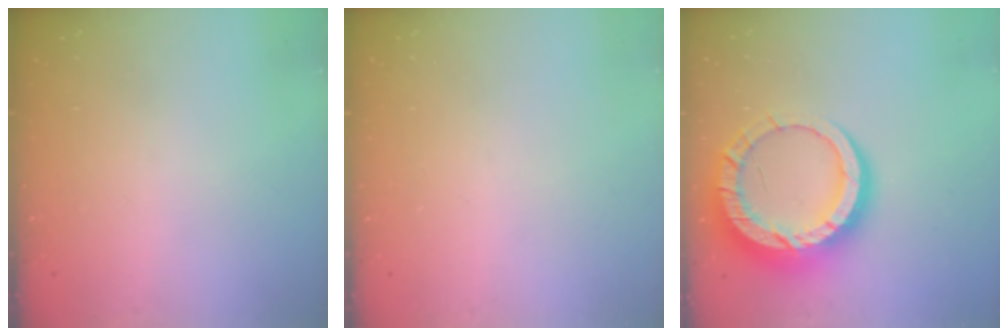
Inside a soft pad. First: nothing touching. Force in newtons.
{"total": 0.0}
{"total": 18.7, "press": 18.6, "slide": 1.5}